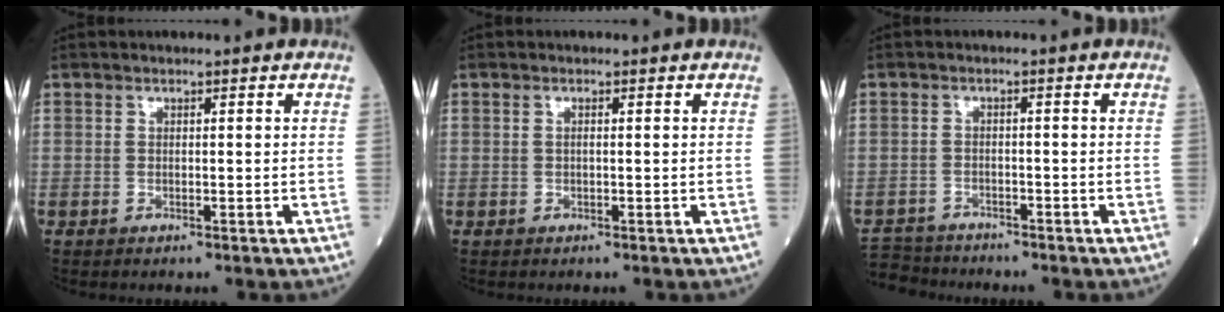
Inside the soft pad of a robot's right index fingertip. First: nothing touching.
{"total": 0.6, "force": [0.1, 0.1, 0.6], "torque": [-0.015, 0.000, 0.001]}
{"total": 5.7, "force": [-5.4, 1.9, -0.3], "torque": [0.006, -0.004, -0.095]}